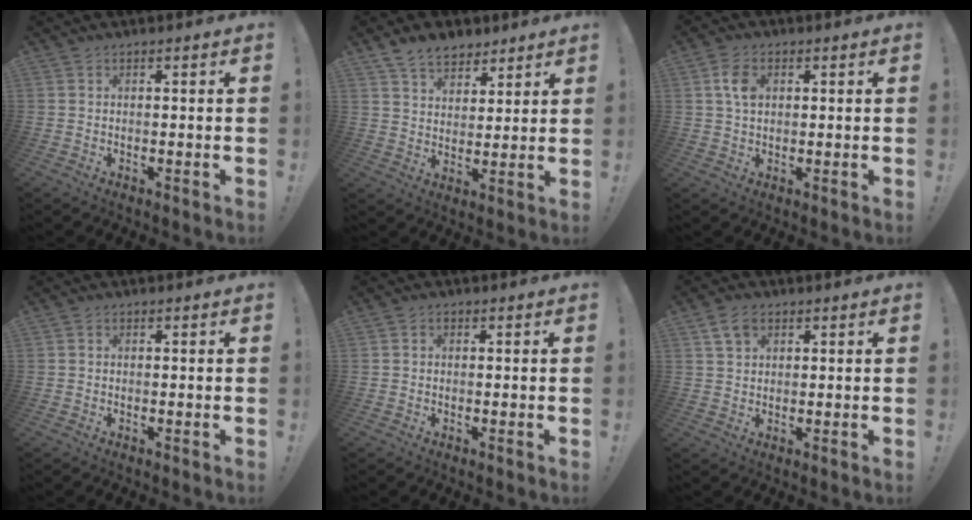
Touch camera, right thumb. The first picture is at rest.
{"total": 9.1, "force": [6.5, 5.4, 3.2], "torque": [-0.050, -0.036, 0.127]}
{"total": 5.9, "force": [1.5, 3.8, 4.2], "torque": [-0.073, 0.001, 0.026]}
{"total": 0.5, "force": [0.0, 0.5, 0.0], "torque": [-0.003, 0.004, 0.000]}
{"total": 0.9, "force": [-0.2, 0.8, 0.3], "torque": [-0.009, 0.005, -0.004]}
{"total": 5.4, "force": [2.7, 3.6, 3.0], "torque": [-0.054, 0.001, 0.053]}